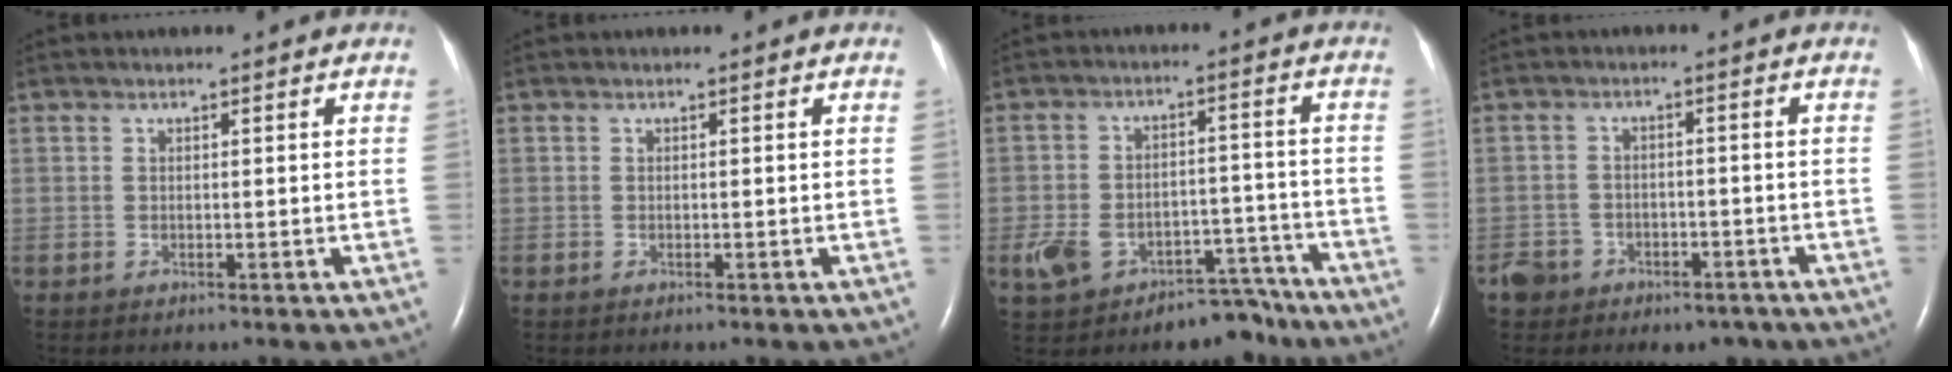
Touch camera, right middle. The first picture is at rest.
{"total": 0.0}
{"total": 11.1, "force": [-7.6, 6.4, 4.9], "torque": [-0.078, 0.034, -0.111]}
{"total": 6.5, "force": [-4.3, 4.9, 0.9], "torque": [-0.014, 0.017, -0.058]}